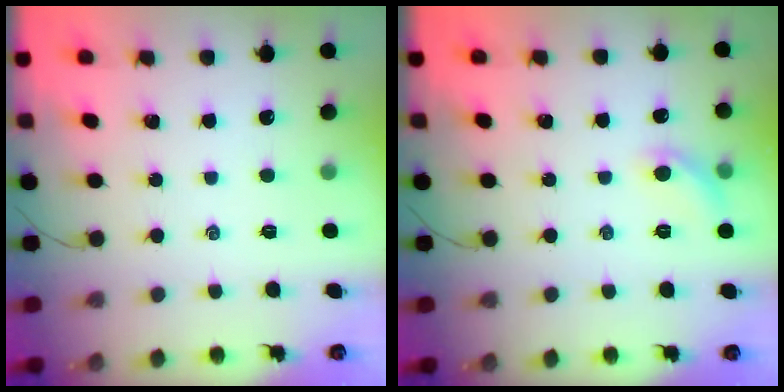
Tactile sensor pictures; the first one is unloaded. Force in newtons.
{"total": 6.7, "press": 6.7, "slide": 1.0}